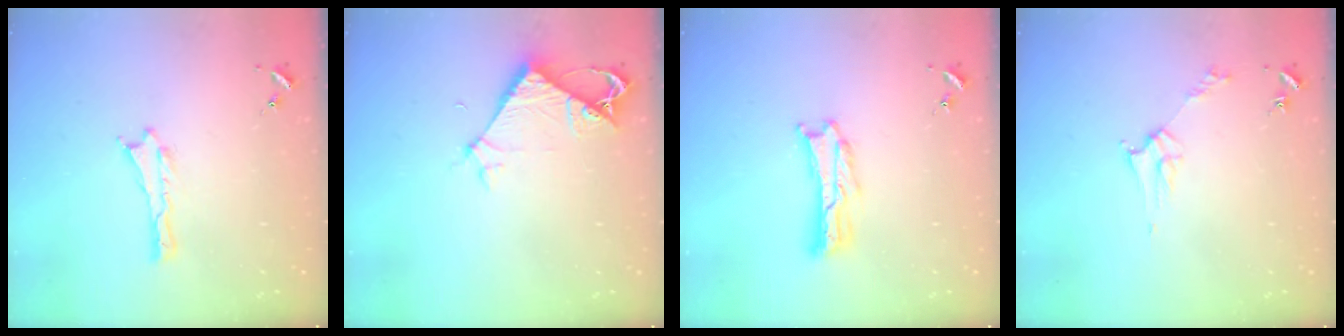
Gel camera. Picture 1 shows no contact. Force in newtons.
{"total": 5.9, "press": 5.8, "slide": 0.5}
{"total": 2.8, "press": 2.7, "slide": 0.4}
{"total": 2.8, "press": 2.8, "slide": 0.3}